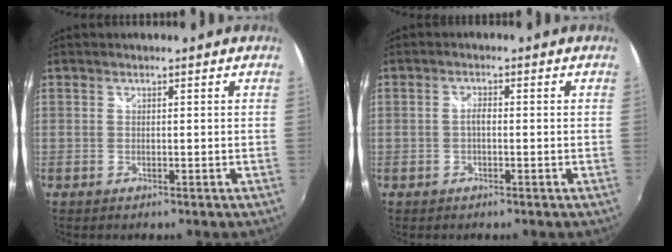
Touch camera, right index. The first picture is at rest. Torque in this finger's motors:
{"motor_torque": [0.64, 0.21, 0.12, 0.03]}